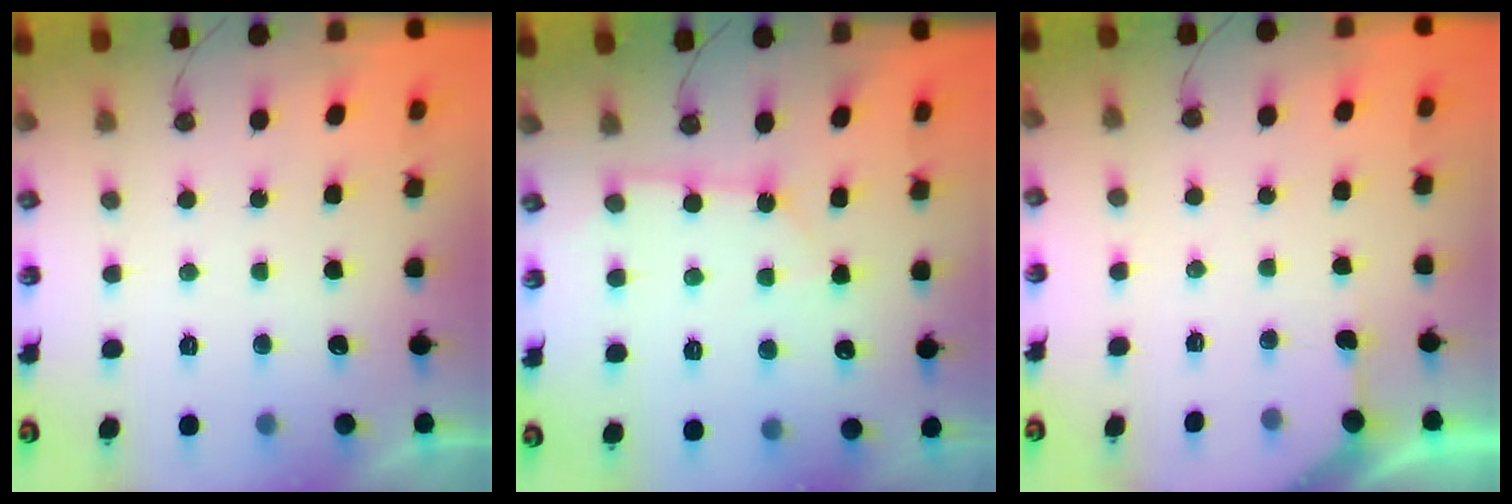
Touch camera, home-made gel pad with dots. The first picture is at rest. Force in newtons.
{"total": 2.7, "press": 2.7, "slide": 0.3}
{"total": 2.7, "press": 2.7, "slide": 0.3}